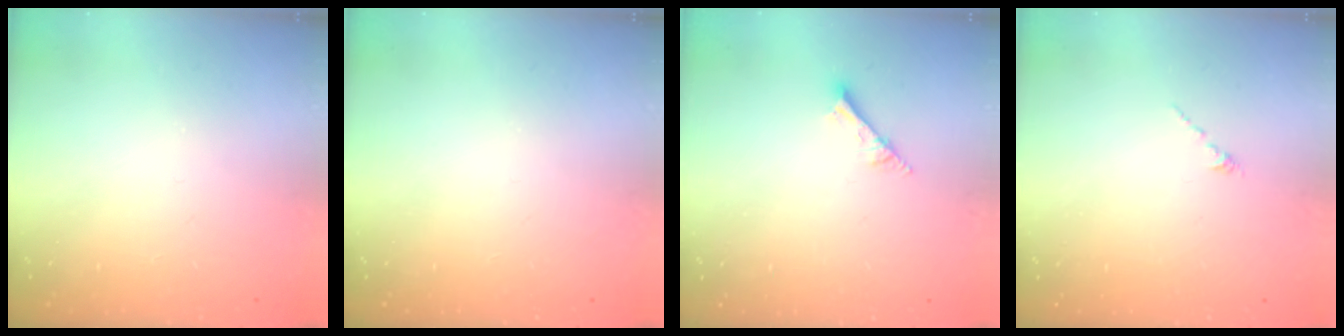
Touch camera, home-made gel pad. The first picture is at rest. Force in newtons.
{"total": 0.0}
{"total": 2.0, "press": 2.0, "slide": 0.1}
{"total": 0.0}